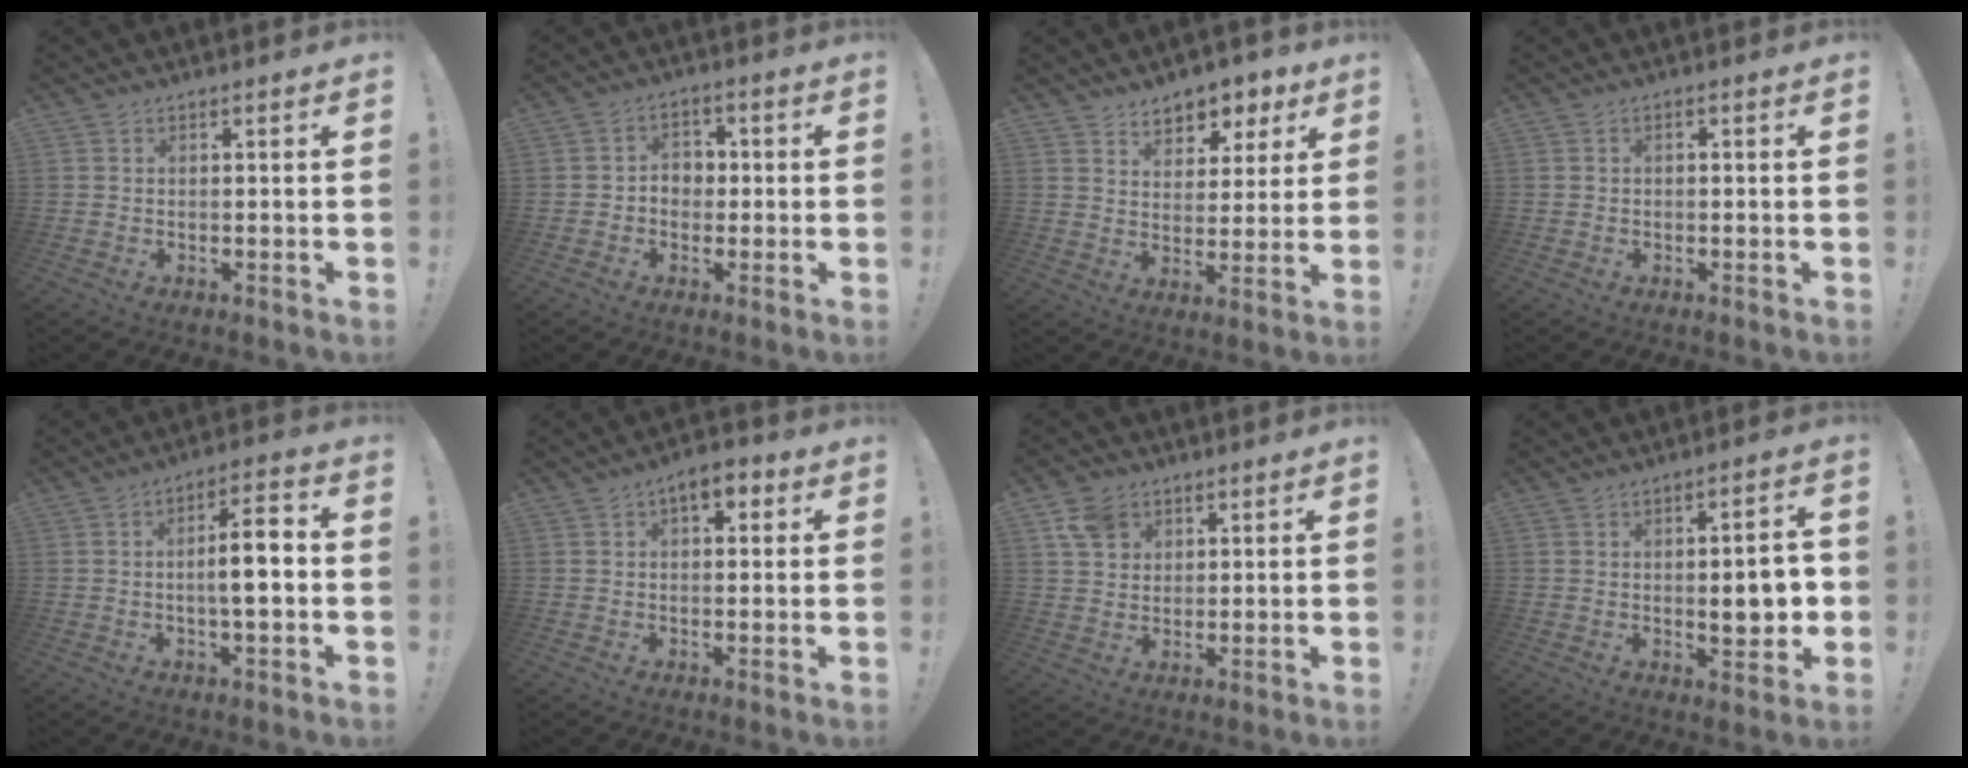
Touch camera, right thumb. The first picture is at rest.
{"total": 5.0, "force": [-0.6, 4.3, 2.5], "torque": [-0.043, 0.008, -0.011]}
{"total": 7.1, "force": [5.1, 4.7, 1.6], "torque": [-0.014, -0.043, 0.094]}
{"total": 0.8, "force": [-0.6, 0.4, 0.4], "torque": [-0.016, 0.005, -0.009]}
{"total": 8.8, "force": [-1.2, 2.3, 8.4], "torque": [-0.132, 0.012, -0.024]}
{"total": 4.7, "force": [1.7, 2.7, 3.4], "torque": [-0.038, -0.003, 0.025]}
{"total": 7.4, "force": [3.8, 5.7, 2.7], "torque": [-0.043, -0.012, 0.076]}
{"total": 8.7, "force": [-0.4, 2.7, 8.2], "torque": [-0.097, -0.008, -0.010]}